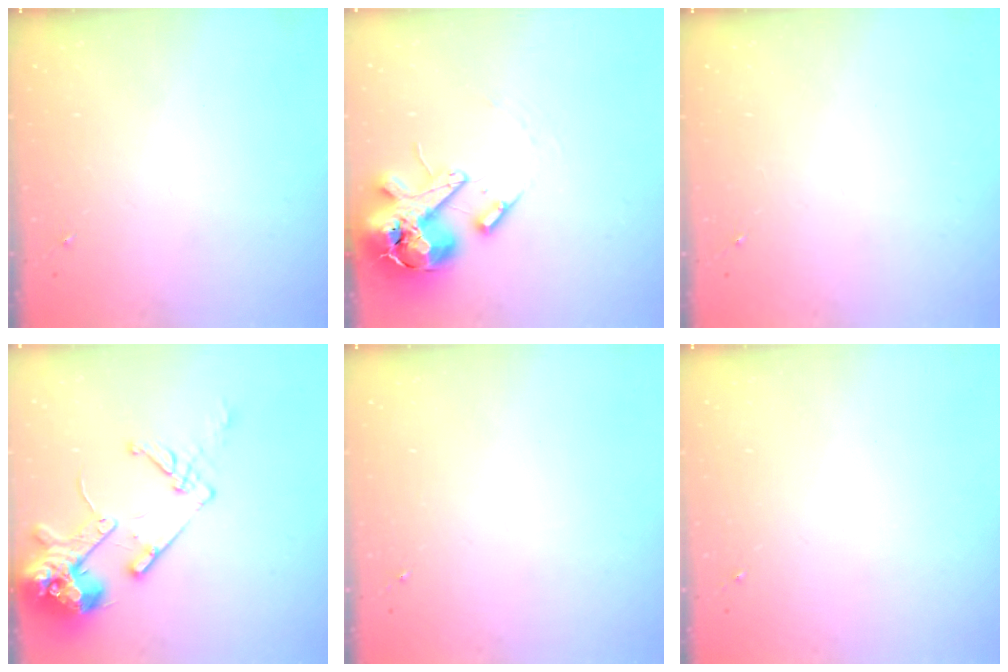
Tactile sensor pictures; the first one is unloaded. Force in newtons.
{"total": 16.2, "press": 16.0, "slide": 2.7}
{"total": 0.0}
{"total": 15.8, "press": 15.6, "slide": 2.0}
{"total": 0.0}
{"total": 0.0}